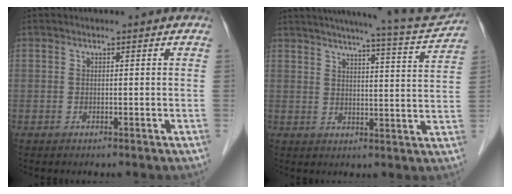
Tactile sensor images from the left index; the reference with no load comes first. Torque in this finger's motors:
{"motor_torque": [0.62, -0.87, 0.21, 0.08]}